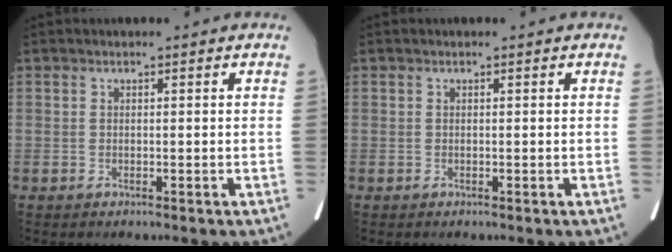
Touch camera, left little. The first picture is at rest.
{"total": 0.0}